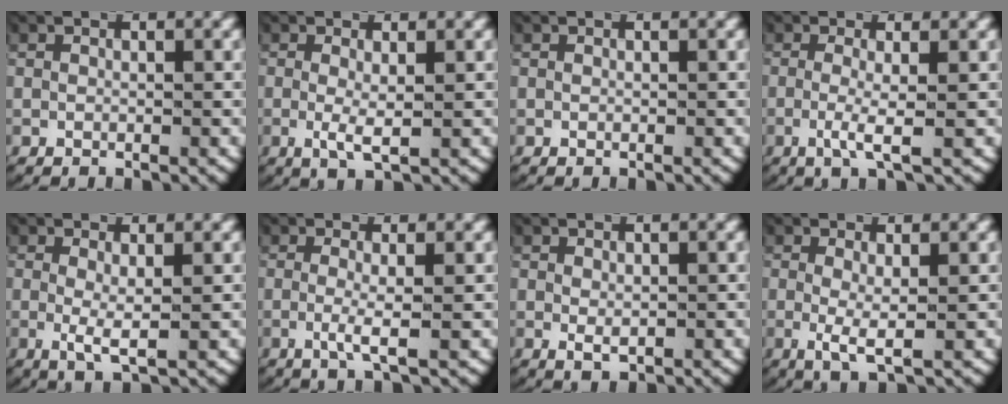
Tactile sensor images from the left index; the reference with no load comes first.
{"total": 2.2, "force": [-0.1, 0.5, 2.2], "torque": [-0.056, -0.018, 0.005]}
{"total": 0.0}
{"total": 2.6, "force": [-0.4, 0.2, 2.6], "torque": [-0.066, -0.017, -0.002]}
{"total": 2.6, "force": [-0.1, 0.5, 2.5], "torque": [-0.061, -0.021, 0.007]}
{"total": 2.3, "force": [-0.3, 0.1, 2.3], "torque": [-0.059, -0.015, -0.001]}
{"total": 1.2, "force": [-0.2, 0.6, 1.0], "torque": [-0.023, -0.011, 0.006]}
{"total": 2.7, "force": [-0.3, 0.6, 2.6], "torque": [-0.065, -0.022, 0.005]}